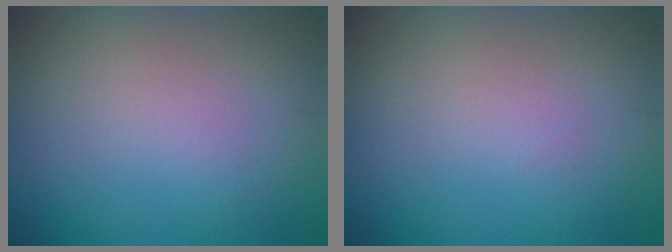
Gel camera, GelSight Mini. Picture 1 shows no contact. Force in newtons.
{"total": 0.0}